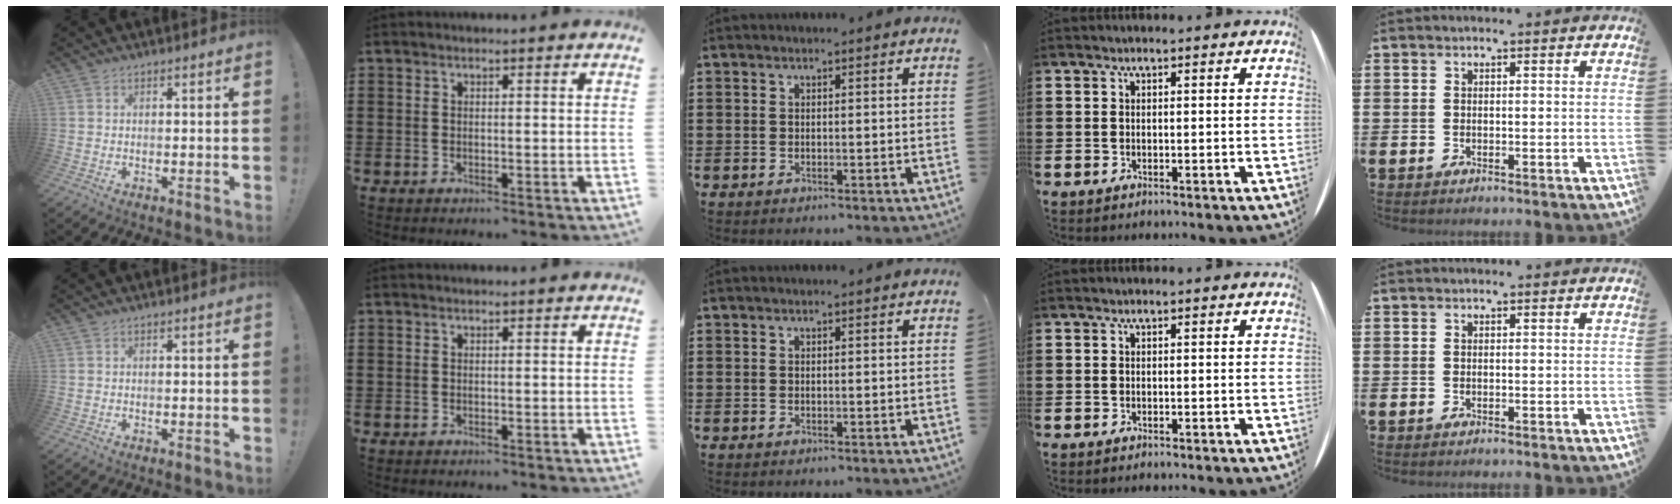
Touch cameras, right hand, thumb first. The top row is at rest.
{}